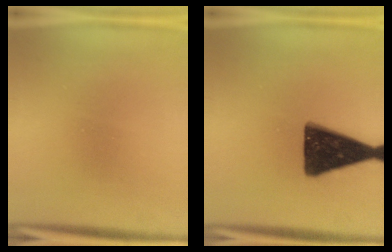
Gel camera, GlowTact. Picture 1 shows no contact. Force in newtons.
{"total": 16.4}